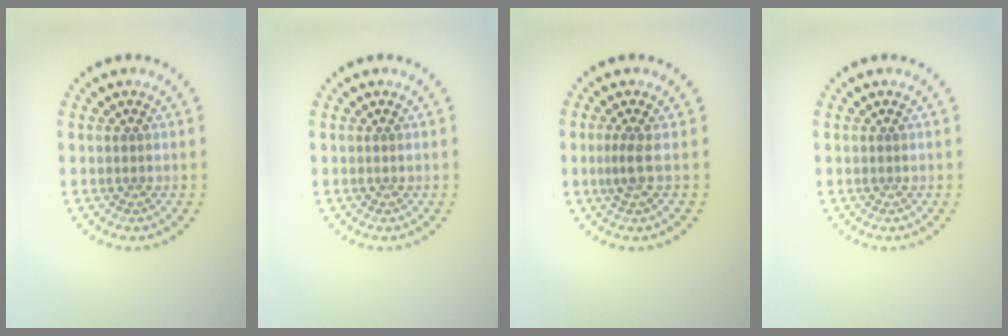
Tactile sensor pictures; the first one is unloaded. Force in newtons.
{"total": 0.0}
{"total": 1.6, "press": 1.2, "slide": 1.1}
{"total": 0.0}